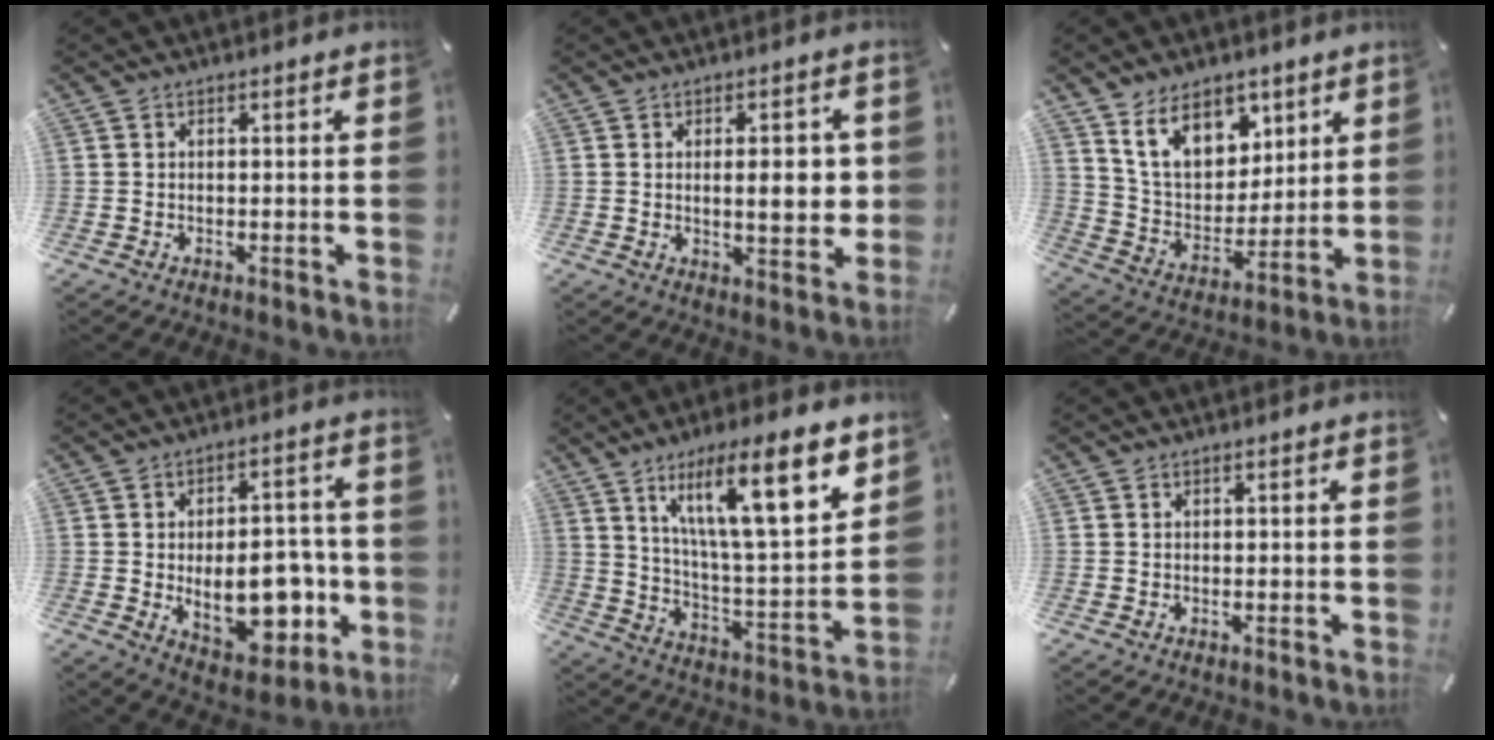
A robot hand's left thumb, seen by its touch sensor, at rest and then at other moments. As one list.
[{"total": 8.3, "force": [0.7, 3.6, 7.4], "torque": [-0.094, -0.005, 0.005]}, {"total": 13.7, "force": [8.2, 9.3, 5.8], "torque": [-0.112, -0.036, 0.159]}, {"total": 16.1, "force": [-2.7, 9.5, 12.6], "torque": [-0.171, -0.006, -0.038]}, {"total": 18.8, "force": [11.6, 4.6, 14.1], "torque": [-0.225, -0.062, 0.179]}, {"total": 0.0}]